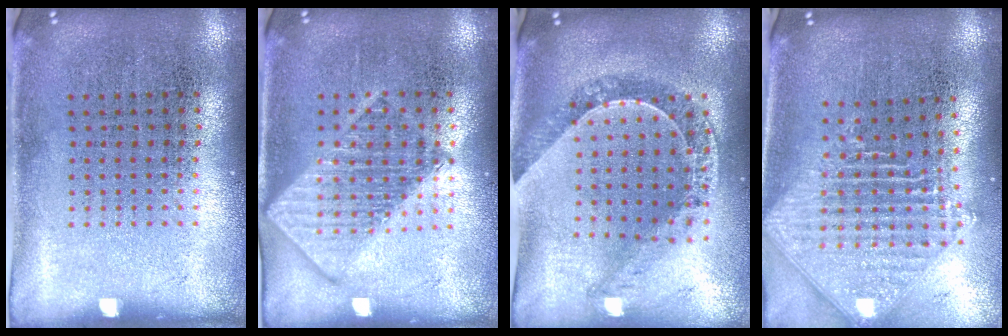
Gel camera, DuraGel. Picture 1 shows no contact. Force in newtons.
{"total": 2.0, "press": 1.9, "slide": 0.2}
{"total": 1.1, "press": 1.1, "slide": 0.2}
{"total": 2.3, "press": 1.8, "slide": 1.4}